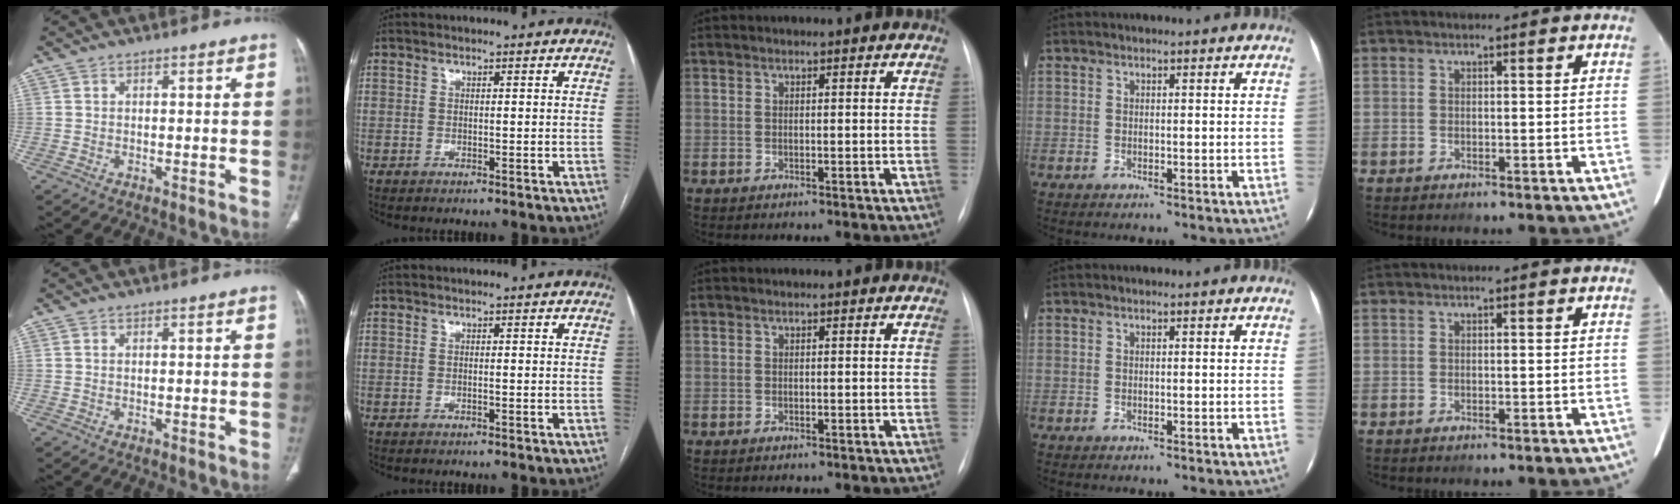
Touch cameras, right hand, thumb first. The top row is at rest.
{}